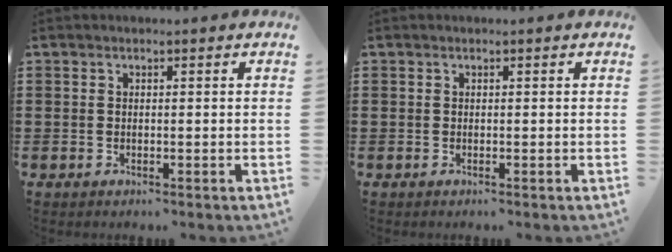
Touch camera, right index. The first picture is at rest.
{"total": 0.0}